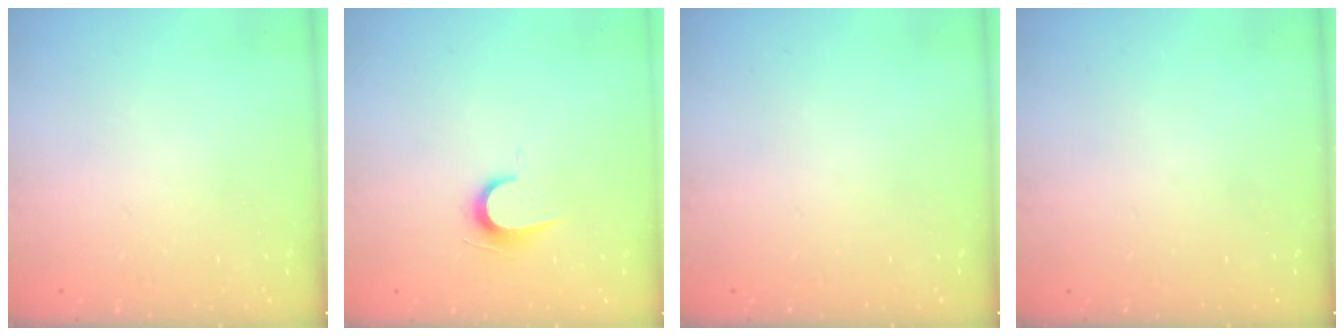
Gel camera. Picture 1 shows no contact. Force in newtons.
{"total": 6.1, "press": 6.0, "slide": 0.6}
{"total": 0.0}
{"total": 0.0}